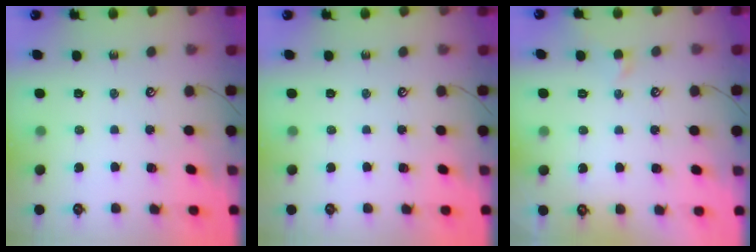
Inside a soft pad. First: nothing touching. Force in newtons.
{"total": 0.0}
{"total": 0.8, "press": 0.7, "slide": 0.5}